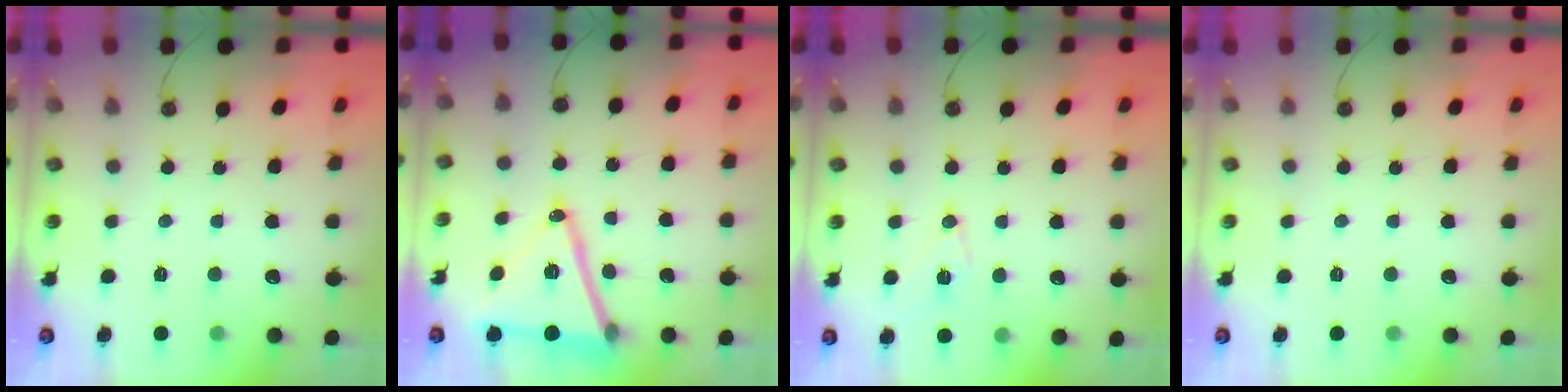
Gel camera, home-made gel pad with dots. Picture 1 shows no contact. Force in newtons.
{"total": 18.1, "press": 17.7, "slide": 3.8}
{"total": 8.8, "press": 8.1, "slide": 3.6}
{"total": 0.0}